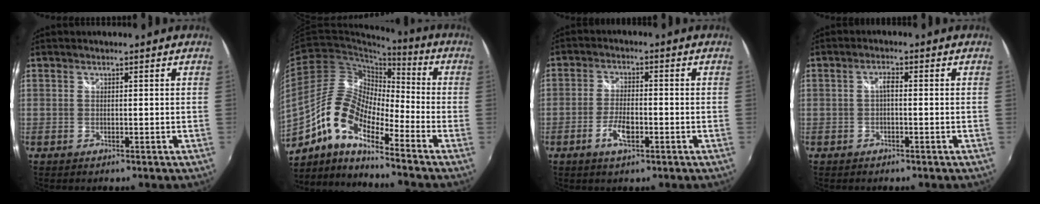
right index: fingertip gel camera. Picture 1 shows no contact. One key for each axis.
{"total": 11.4, "fx": -7.3, "fy": 4.0, "fz": 7.8, "tx": -0.149, "ty": 0.018, "tz": -0.154}
{"total": 5.1, "fx": -2.3, "fy": 1.8, "fz": 4.2, "tx": -0.091, "ty": 0.001, "tz": -0.043}
{"total": 1.7, "fx": -0.3, "fy": 0.6, "fz": 1.6, "tx": -0.030, "ty": 0.007, "tz": -0.008}